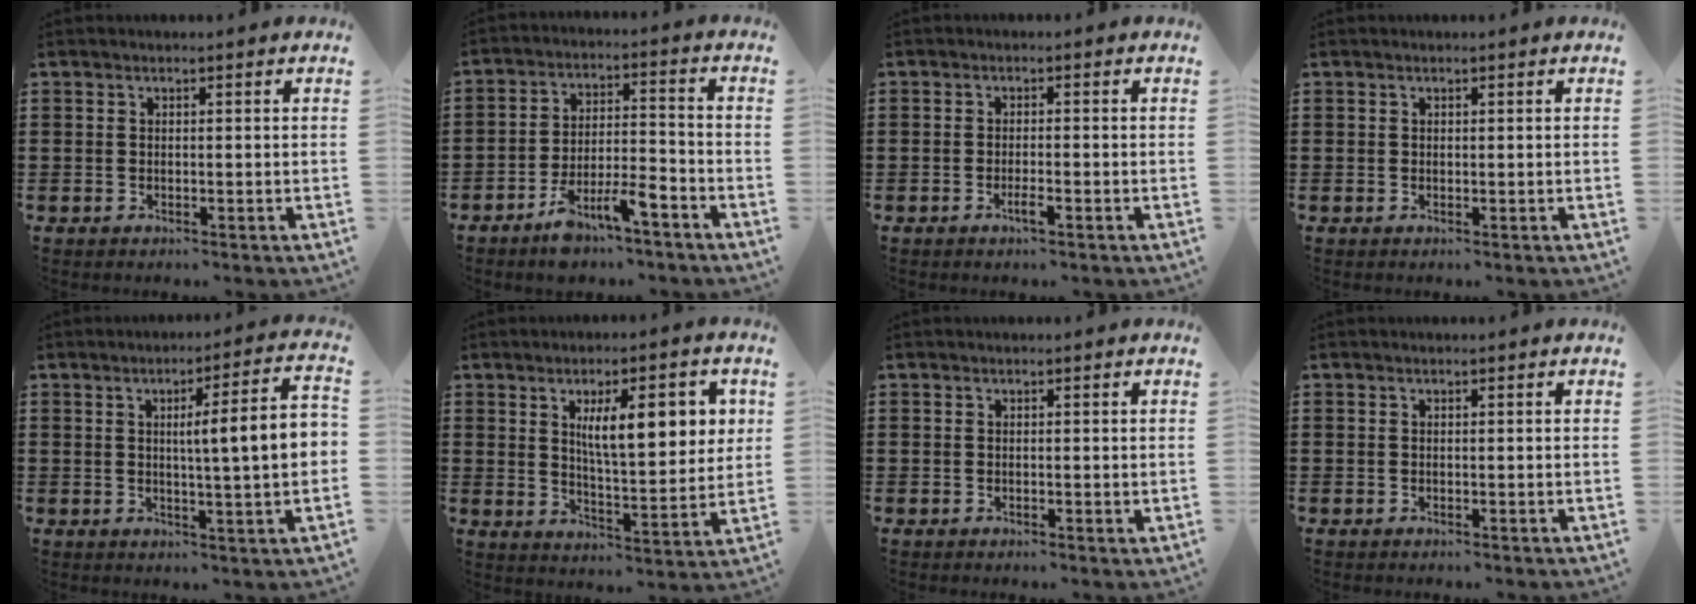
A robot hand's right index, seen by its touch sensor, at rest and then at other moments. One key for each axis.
{"total": 7.4, "fx": -5.7, "fy": 1.8, "fz": 4.4, "tx": -0.081, "ty": 0.002, "tz": -0.106}
{"total": 2.0, "fx": -1.2, "fy": 0.1, "fz": 1.7, "tx": -0.028, "ty": -0.004, "tz": -0.020}
{"total": 0.0}
{"total": 8.0, "fx": 0.7, "fy": 0.4, "fz": 8.0, "tx": -0.130, "ty": -0.008, "tz": 0.002}
{"total": 10.0, "fx": 3.2, "fy": 3.1, "fz": 8.9, "tx": -0.150, "ty": 0.001, "tz": 0.049}
{"total": 0.0}
{"total": 0.0}